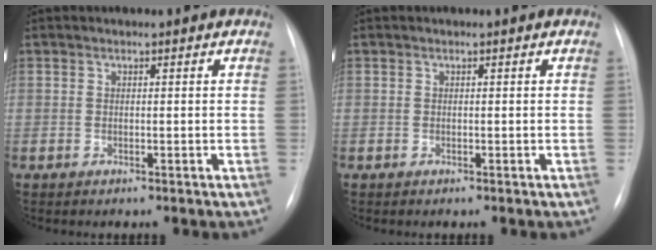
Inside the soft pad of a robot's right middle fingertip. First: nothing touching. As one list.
[{"total": 0.0}]